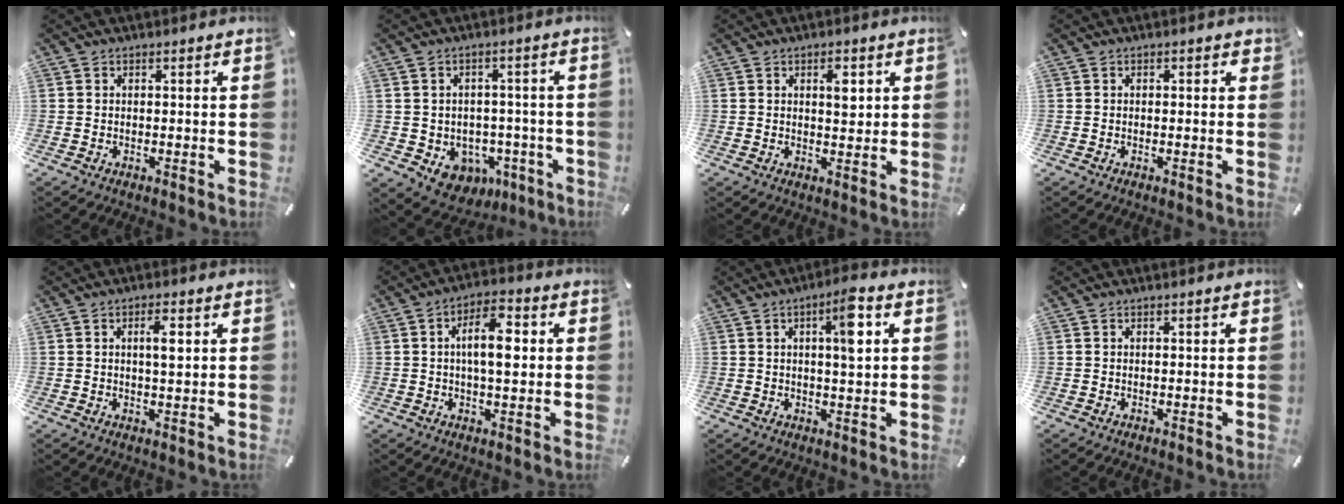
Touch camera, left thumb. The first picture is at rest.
{"total": 6.3, "force": [-1.1, 6.0, 1.5], "torque": [-0.024, -0.003, -0.011]}
{"total": 4.5, "force": [1.4, 2.1, 3.7], "torque": [-0.045, -0.007, 0.016]}
{"total": 0.6, "force": [-0.1, 0.3, 0.6], "torque": [-0.011, 0.000, -0.002]}
{"total": 4.5, "force": [0.9, 1.3, 4.2], "torque": [-0.077, 0.003, 0.011]}
{"total": 9.9, "force": [1.1, 4.3, 8.9], "torque": [-0.157, 0.002, 0.010]}
{"total": 7.6, "force": [2.2, 1.9, 7.1], "torque": [-0.108, -0.007, 0.028]}
{"total": 0.0}